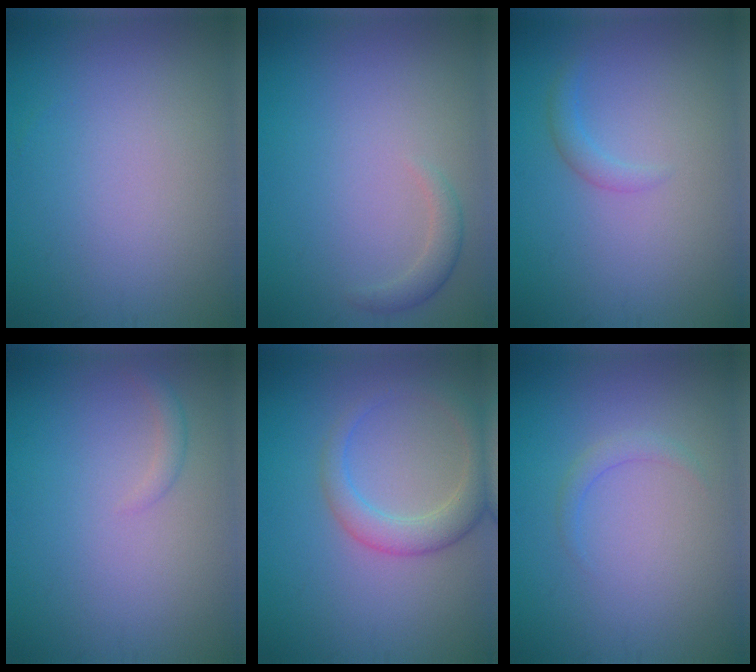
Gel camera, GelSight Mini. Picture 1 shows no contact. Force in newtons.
{"total": 1.5, "press": 1.5, "slide": 0.1}
{"total": 1.2, "press": 1.2, "slide": 0.1}
{"total": 1.0, "press": 1.0, "slide": 0.0}
{"total": 3.6, "press": 3.6, "slide": 0.2}
{"total": 1.1, "press": 1.1, "slide": 0.1}